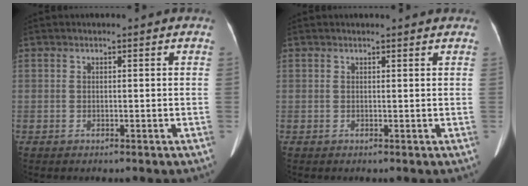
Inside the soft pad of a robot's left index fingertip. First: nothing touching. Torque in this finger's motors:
{"motor_torque": [0.05, 0.13, 0.00, 0.01]}